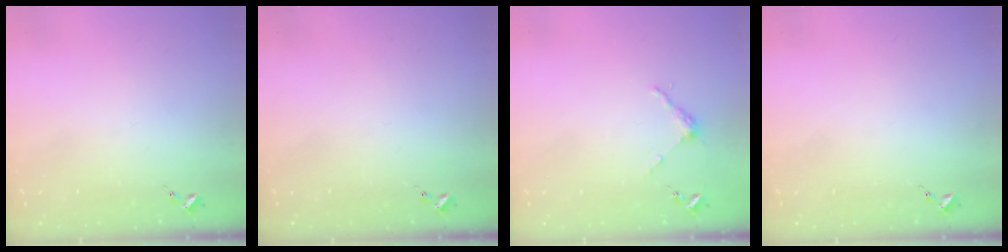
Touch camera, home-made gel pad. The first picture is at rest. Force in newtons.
{"total": 0.0}
{"total": 3.9, "press": 3.9, "slide": 0.2}
{"total": 0.0}